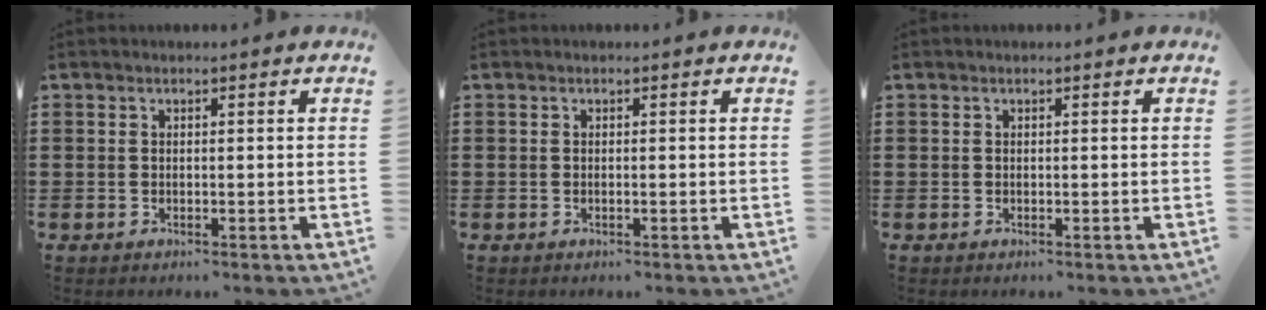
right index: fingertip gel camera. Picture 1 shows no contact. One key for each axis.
{"total": 0.0}
{"total": 0.0}